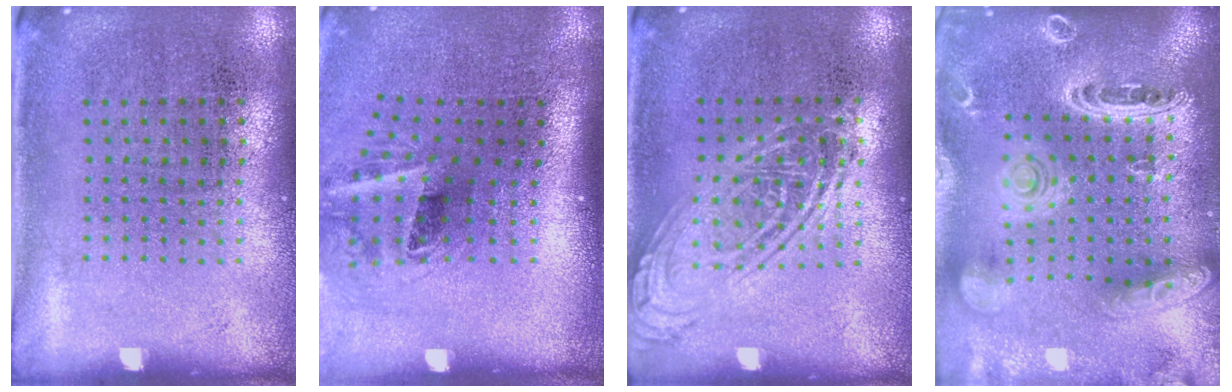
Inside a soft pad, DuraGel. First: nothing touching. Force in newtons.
{"total": 2.2, "press": 1.3, "slide": 1.7}
{"total": 2.5, "press": 2.4, "slide": 0.3}
{"total": 3.3, "press": 2.6, "slide": 1.9}